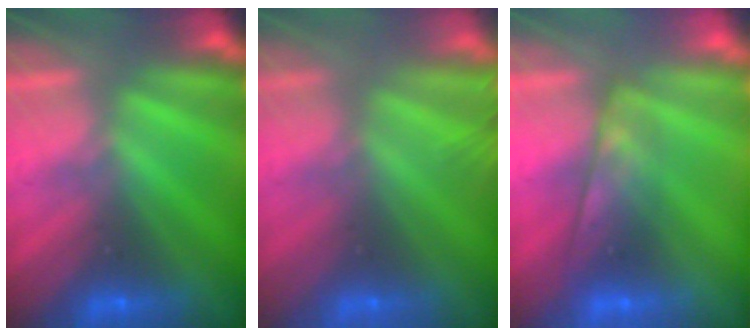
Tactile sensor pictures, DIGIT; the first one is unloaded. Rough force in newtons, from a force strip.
{"total": 9.1}
{"total": 4.4}